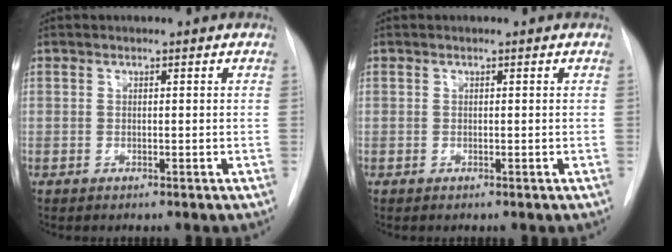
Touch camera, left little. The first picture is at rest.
{"total": 0.0}